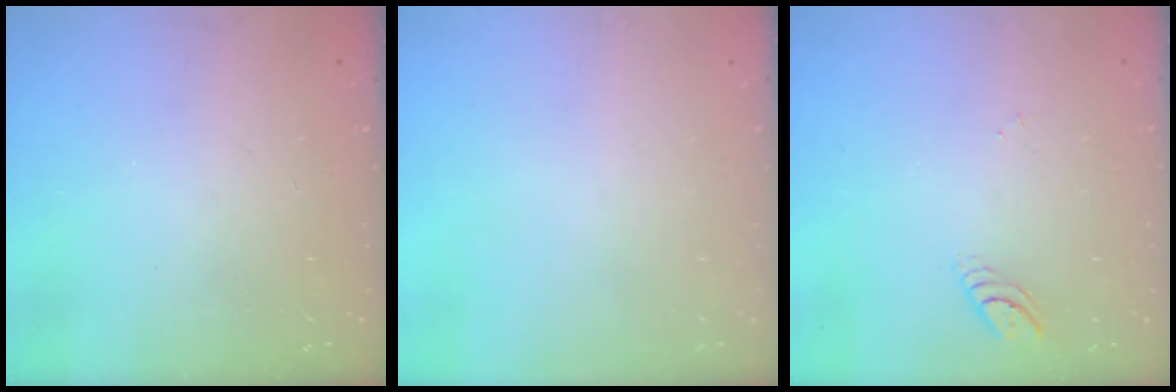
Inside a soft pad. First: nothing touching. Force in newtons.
{"total": 0.0}
{"total": 4.1, "press": 4.1, "slide": 0.2}